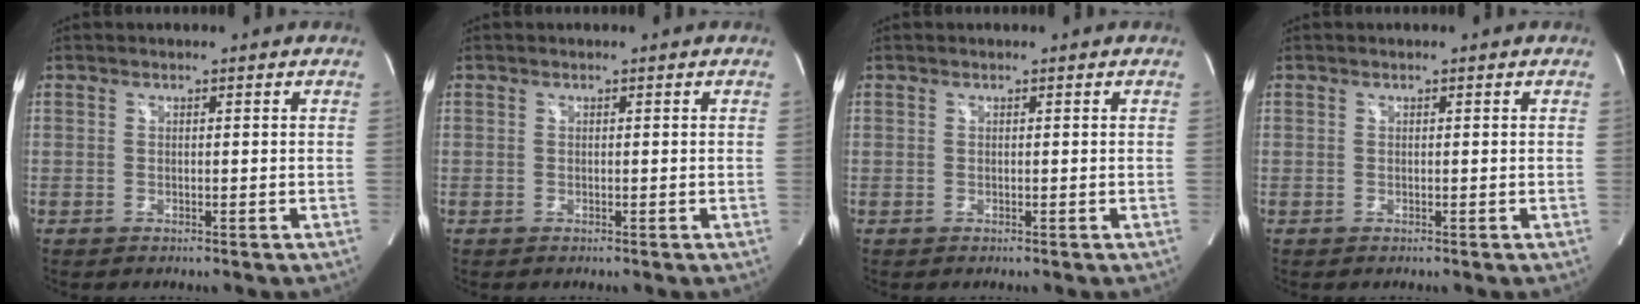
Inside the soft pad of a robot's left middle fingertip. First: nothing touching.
{"total": 0.0}
{"total": 0.0}
{"total": 0.0}